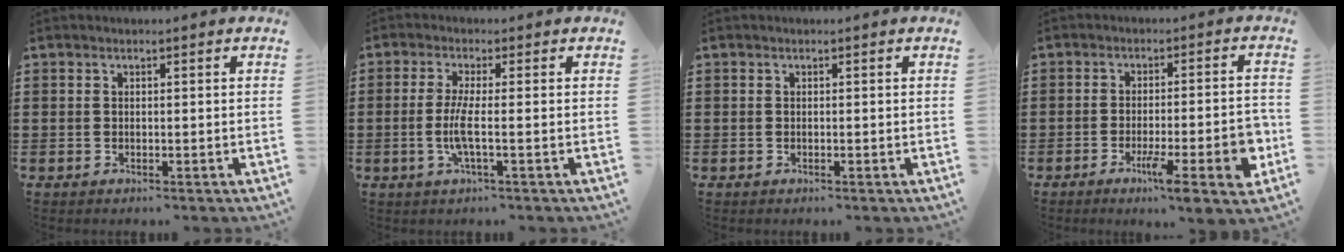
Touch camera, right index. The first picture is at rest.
{"total": 4.5, "force": [-0.9, -0.1, 4.4], "torque": [-0.101, -0.015, -0.026]}
{"total": 0.0}
{"total": 9.0, "force": [-3.0, 1.3, 8.4], "torque": [-0.128, -0.012, -0.047]}